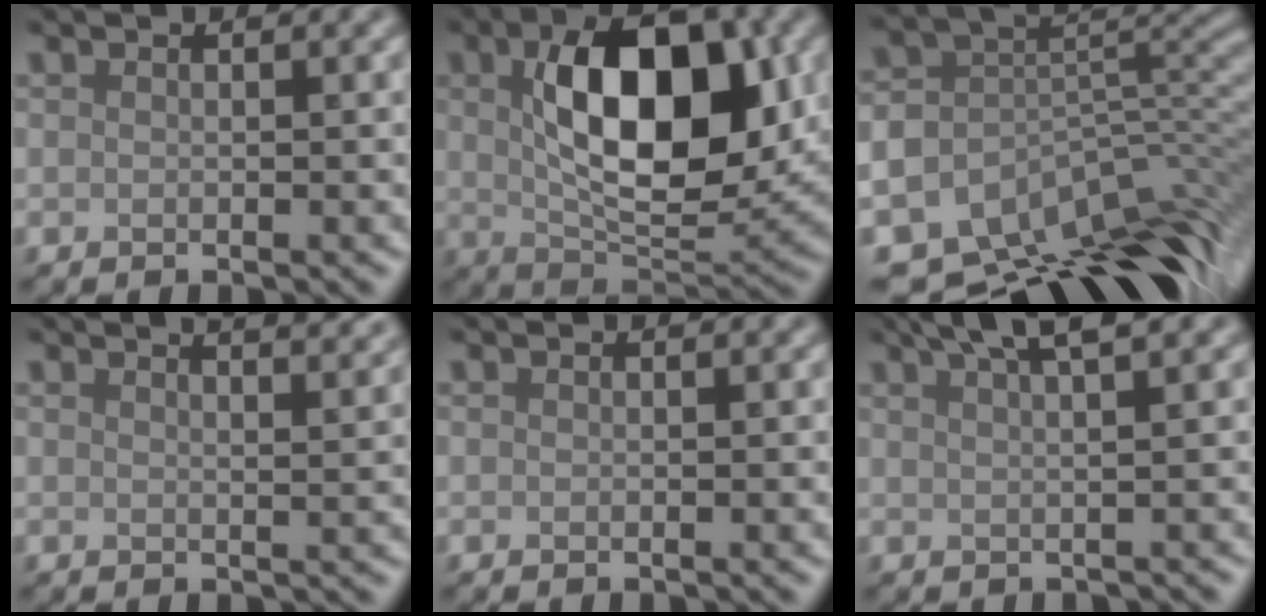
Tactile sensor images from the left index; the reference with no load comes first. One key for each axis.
{"total": 11.0, "fx": 1.9, "fy": 5.3, "fz": 9.4, "tx": -0.143, "ty": 0.006, "tz": 0.032}
{"total": 13.8, "fx": -9.0, "fy": 7.3, "fz": 7.6, "tx": -0.133, "ty": 0.021, "tz": -0.126}
{"total": 5.1, "fx": 3.9, "fy": 1.7, "fz": 2.8, "tx": -0.008, "ty": 0.032, "tz": 0.016}
{"total": 0.0}
{"total": 4.3, "fx": 3.1, "fy": 0.6, "fz": 2.9, "tx": -0.035, "ty": 0.014, "tz": 0.047}